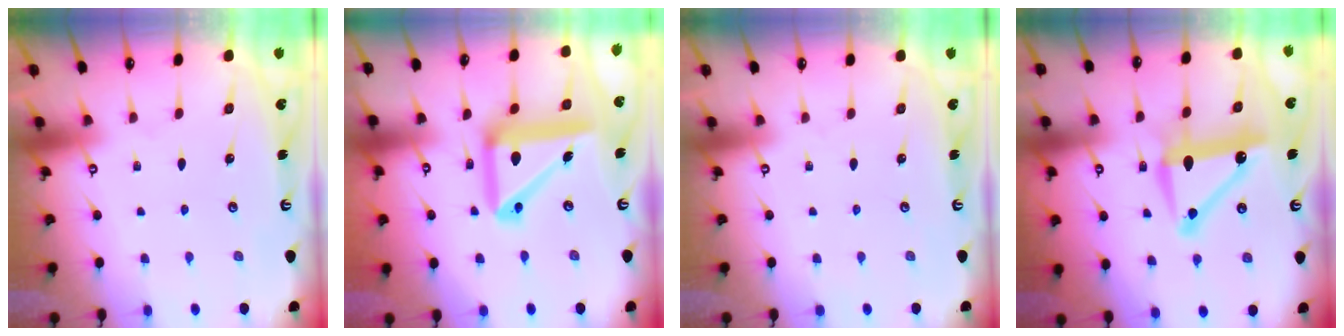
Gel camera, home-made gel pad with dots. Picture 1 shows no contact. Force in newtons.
{"total": 17.4, "press": 17.1, "slide": 2.8}
{"total": 0.0}
{"total": 11.1, "press": 11.1, "slide": 0.3}